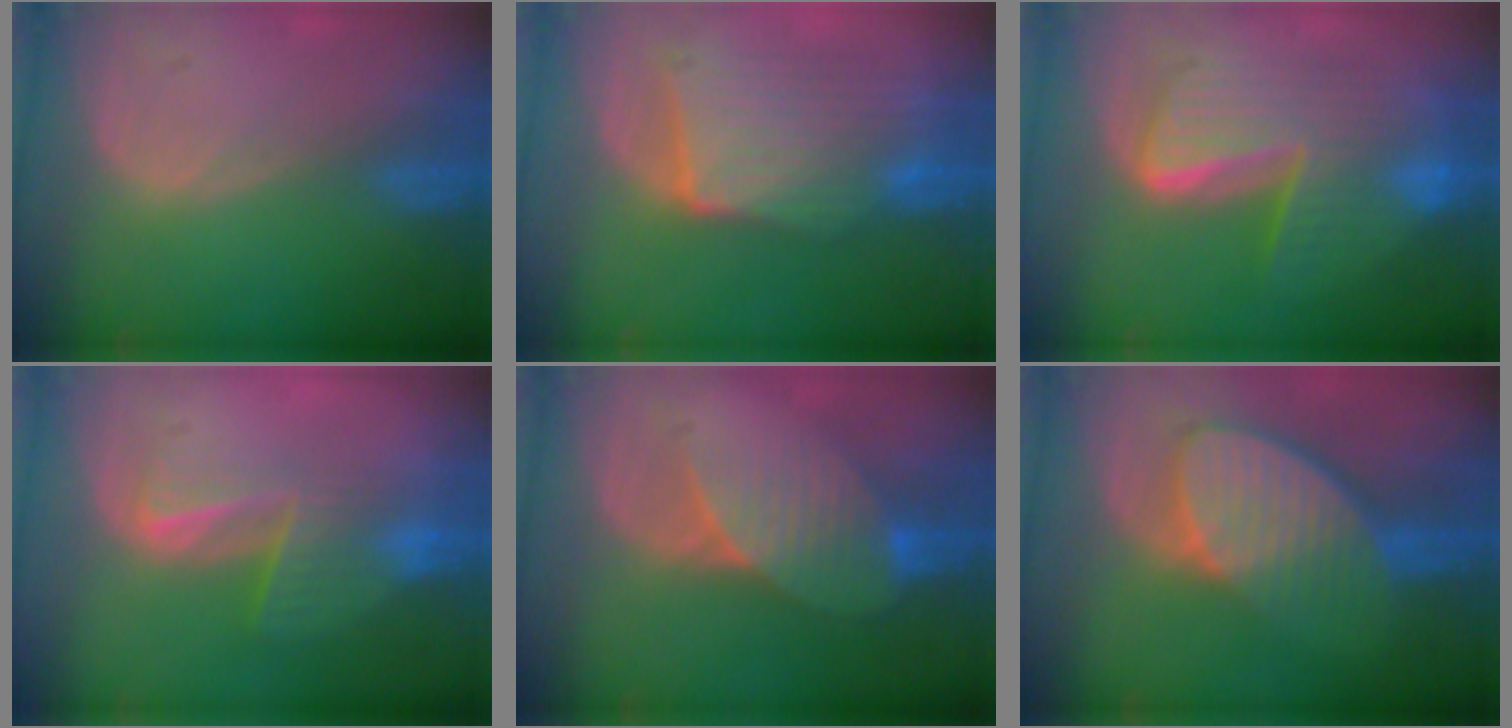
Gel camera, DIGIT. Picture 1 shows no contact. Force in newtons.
{"total": 9.3, "press": 8.7, "slide": 3.1}
{"total": 10.4, "press": 10.4, "slide": 0.9}
{"total": 6.9, "press": 5.9, "slide": 3.6}
{"total": 7.9, "press": 7.2, "slide": 3.2}
{"total": 8.9, "press": 8.0, "slide": 3.9}